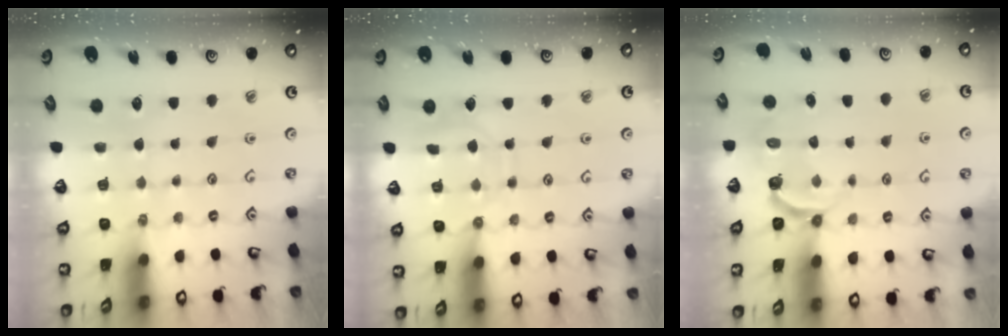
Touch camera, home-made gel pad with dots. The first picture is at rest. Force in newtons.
{"total": 8.6, "press": 8.5, "slide": 0.8}
{"total": 4.8, "press": 3.7, "slide": 3.0}